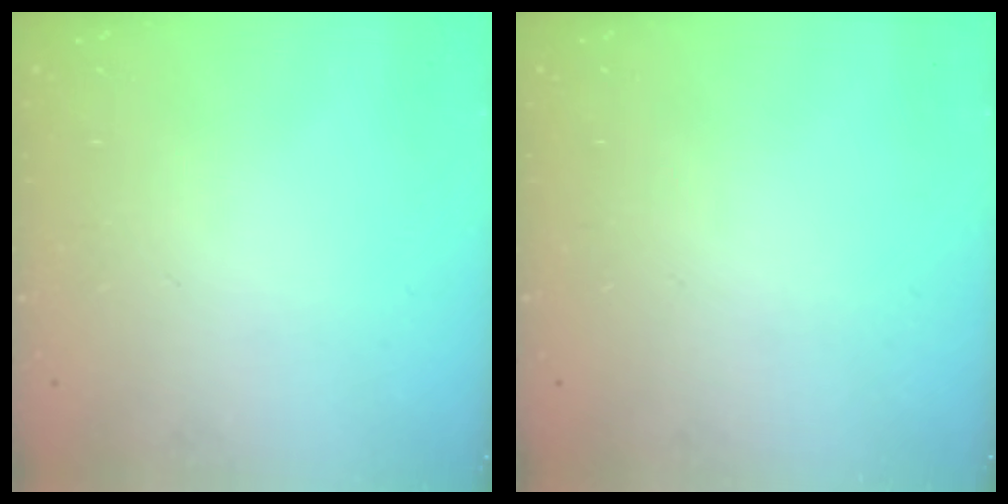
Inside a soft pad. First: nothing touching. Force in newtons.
{"total": 0.0}